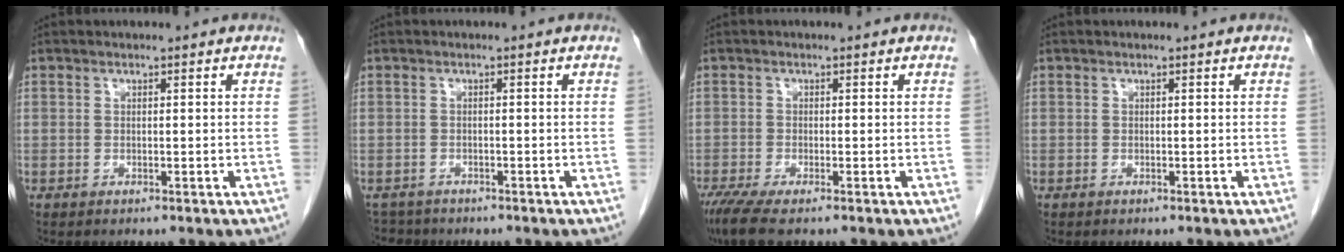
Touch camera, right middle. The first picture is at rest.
{"total": 2.8, "force": [-2.5, 1.1, -0.4], "torque": [0.000, -0.004, -0.044]}
{"total": 5.0, "force": [-3.6, 0.6, 3.4], "torque": [-0.066, -0.015, -0.065]}
{"total": 0.0}